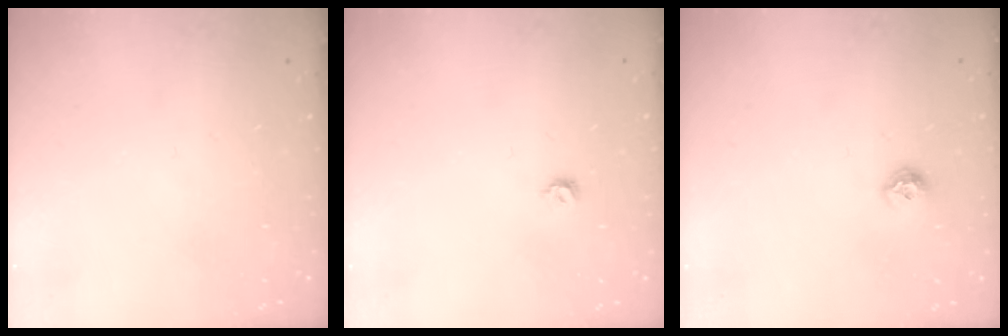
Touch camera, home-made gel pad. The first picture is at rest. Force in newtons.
{"total": 4.1, "press": 4.0, "slide": 0.8}
{"total": 7.5, "press": 7.4, "slide": 0.7}